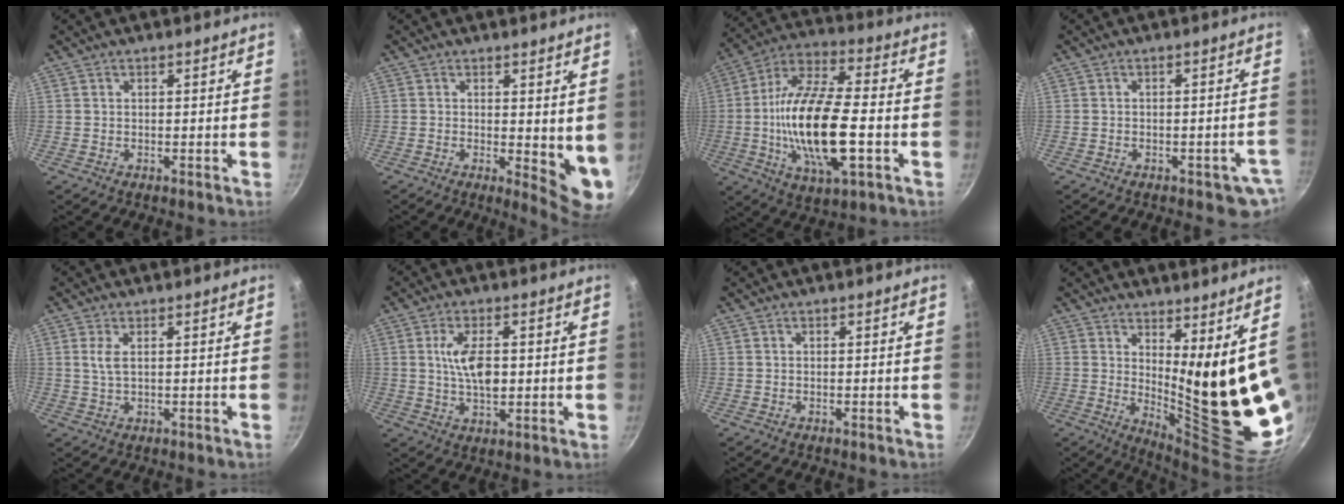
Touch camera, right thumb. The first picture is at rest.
{"total": 7.2, "force": [0.8, 3.1, 6.5], "torque": [-0.073, -0.025, 0.012]}
{"total": 21.3, "force": [-3.4, 8.1, 19.4], "torque": [-0.363, 0.017, -0.073]}
{"total": 4.4, "force": [-2.0, 2.5, 3.0], "torque": [-0.010, 0.026, -0.014]}
{"total": 2.9, "force": [0.8, 1.2, 2.5], "torque": [-0.053, -0.003, 0.016]}
{"total": 8.1, "force": [0.9, 3.9, 7.0], "torque": [-0.122, 0.000, 0.015]}
{"total": 0.0}
{"total": 17.7, "force": [5.1, 5.2, 16.1], "torque": [-0.202, -0.074, 0.089]}